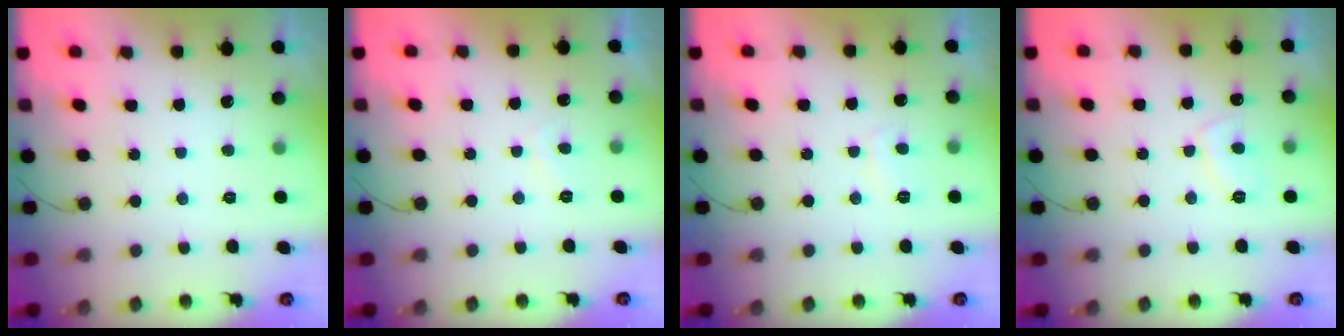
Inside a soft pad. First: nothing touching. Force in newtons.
{"total": 1.3, "press": 1.1, "slide": 0.7}
{"total": 2.6, "press": 2.5, "slide": 0.7}
{"total": 4.1, "press": 4.1, "slide": 0.6}